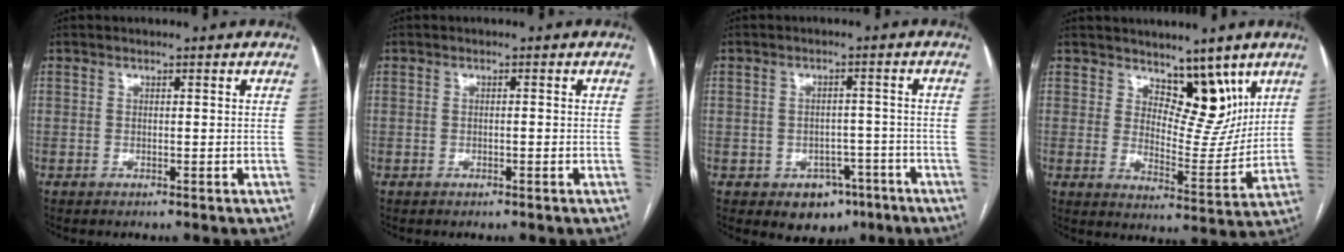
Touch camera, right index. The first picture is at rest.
{"total": 0.6, "force": [-0.2, 0.2, 0.5], "torque": [-0.014, 0.001, -0.001]}
{"total": 6.0, "force": [-3.1, 4.5, 2.4], "torque": [-0.021, 0.015, -0.033]}
{"total": 9.2, "force": [6.1, 4.5, 5.2], "torque": [-0.061, -0.011, 0.104]}